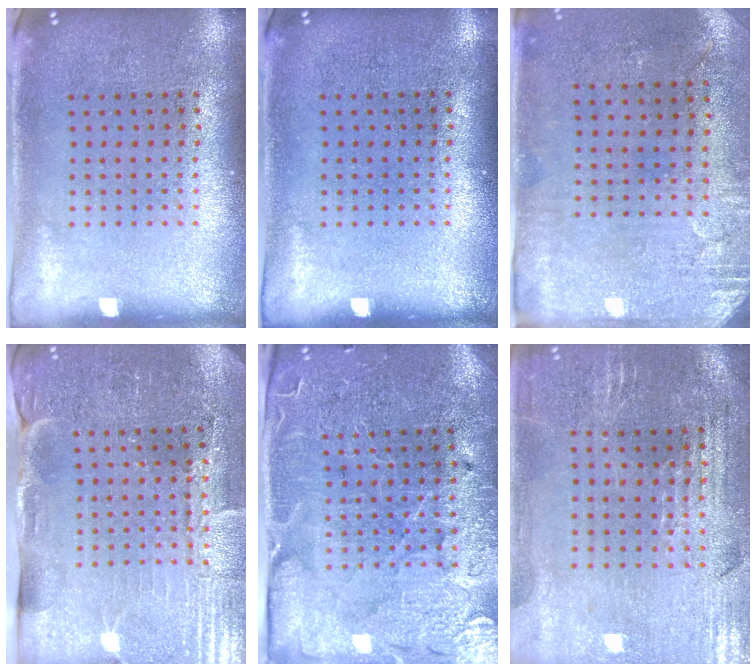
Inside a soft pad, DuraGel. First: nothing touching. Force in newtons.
{"total": 0.0}
{"total": 2.9, "press": 2.4, "slide": 1.6}
{"total": 3.7, "press": 3.7, "slide": 0.3}
{"total": 3.7, "press": 3.6, "slide": 0.7}
{"total": 1.3, "press": 1.3, "slide": 0.3}